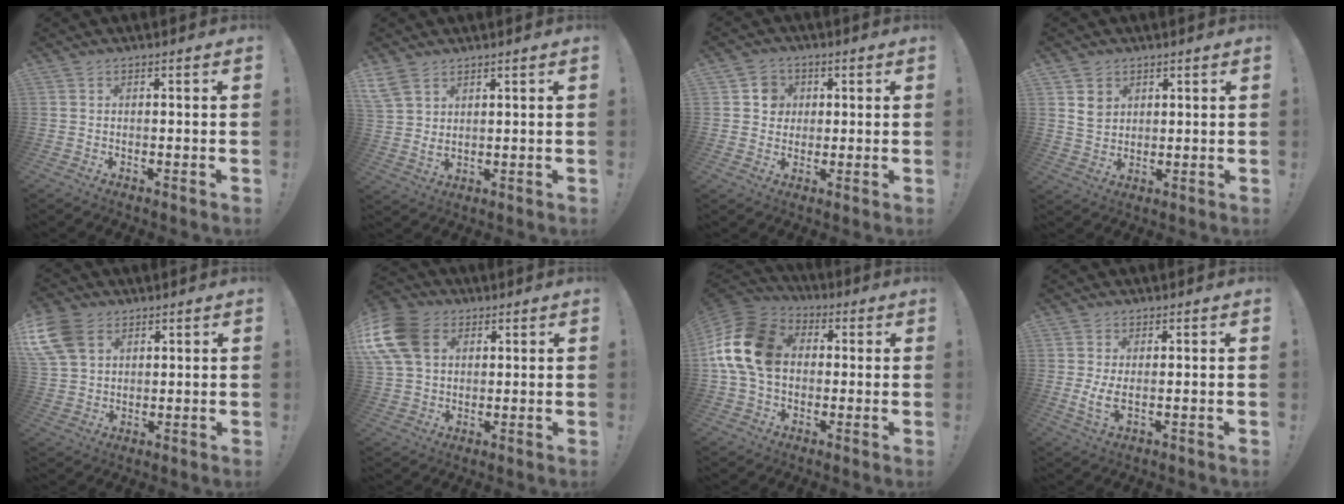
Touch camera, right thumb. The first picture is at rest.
{"total": 5.9, "force": [4.3, 2.9, 2.9], "torque": [-0.059, -0.016, 0.086]}
{"total": 6.1, "force": [1.6, 5.7, 1.7], "torque": [-0.018, -0.002, 0.031]}
{"total": 5.5, "force": [2.8, 4.5, 1.3], "torque": [-0.017, -0.011, 0.054]}
{"total": 11.9, "force": [5.4, 8.6, 6.3], "torque": [-0.129, -0.018, 0.109]}
{"total": 16.7, "force": [5.3, 12.4, 9.8], "torque": [-0.185, -0.010, 0.105]}
{"total": 18.0, "force": [2.6, 13.4, 11.7], "torque": [-0.215, 0.011, 0.051]}
{"total": 4.3, "force": [0.7, 1.7, 3.9], "torque": [-0.069, -0.013, 0.012]}